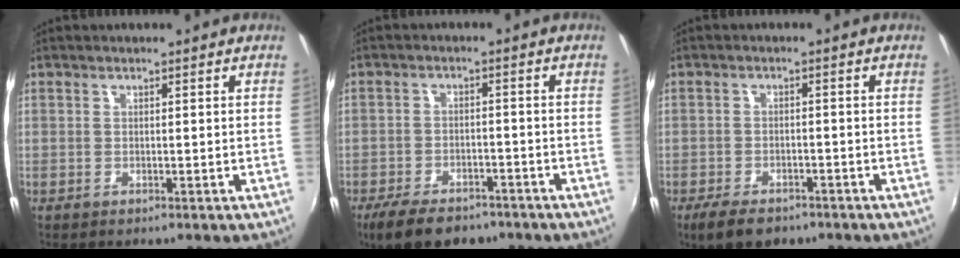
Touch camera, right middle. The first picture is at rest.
{"total": 10.4, "force": [-7.6, 4.8, 5.1], "torque": [-0.123, -0.009, -0.122]}
{"total": 7.0, "force": [-5.0, 3.3, 3.6], "torque": [-0.089, -0.011, -0.080]}